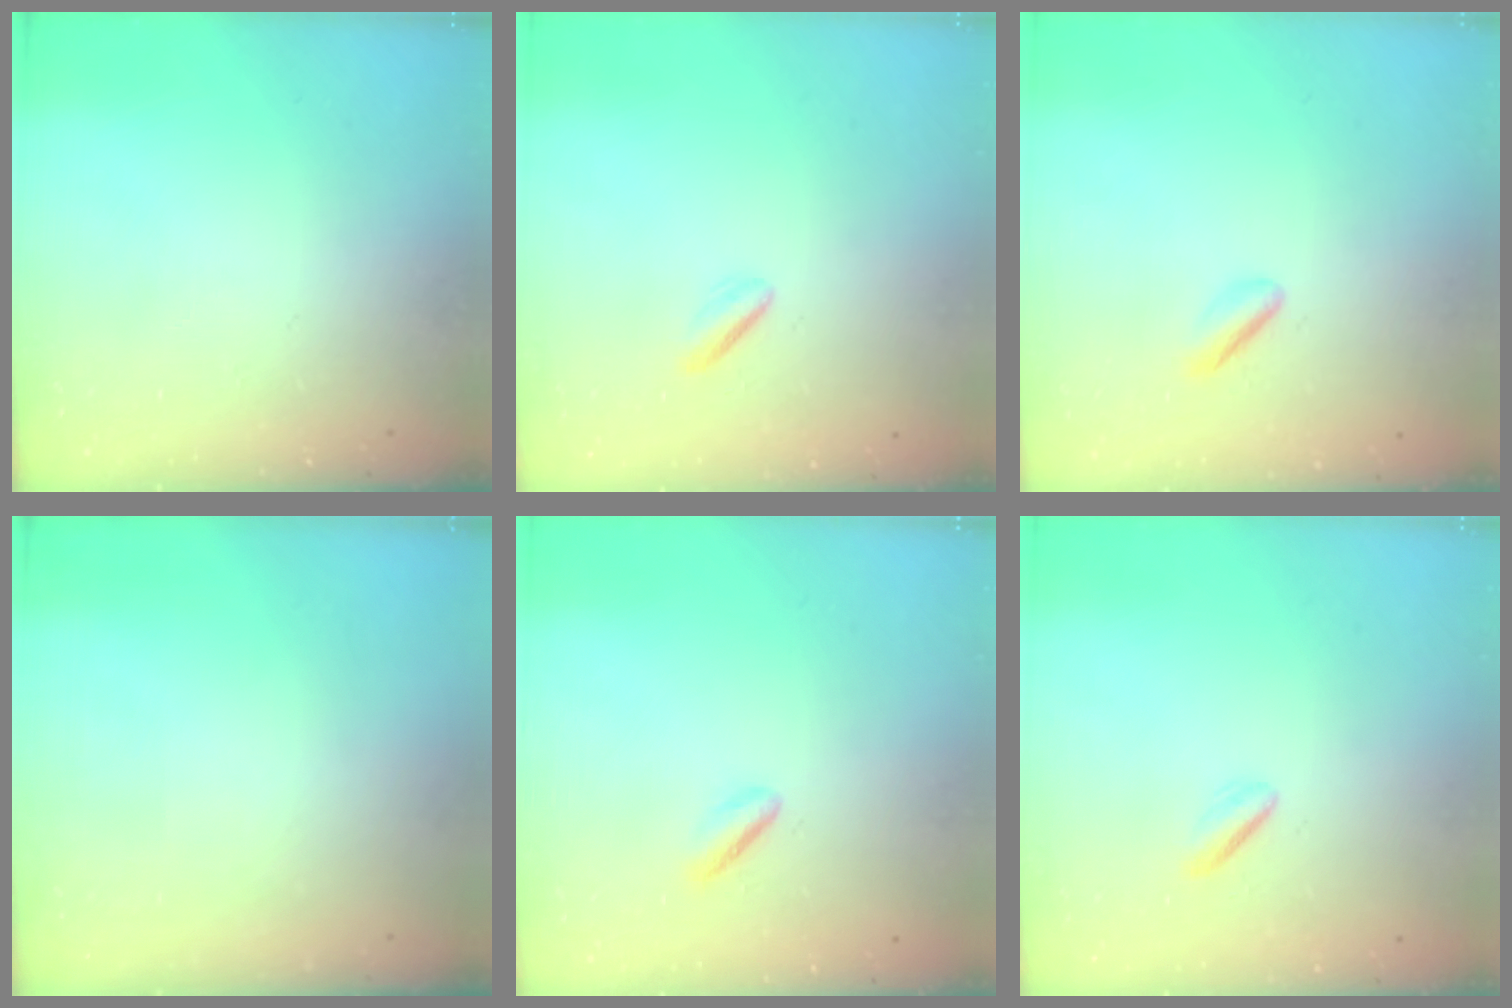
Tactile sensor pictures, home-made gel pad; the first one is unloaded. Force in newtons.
{"total": 1.0, "press": 0.6, "slide": 0.8}
{"total": 1.8, "press": 1.5, "slide": 0.9}
{"total": 0.0}
{"total": 1.7, "press": 1.3, "slide": 1.1}
{"total": 1.0, "press": 0.6, "slide": 0.8}